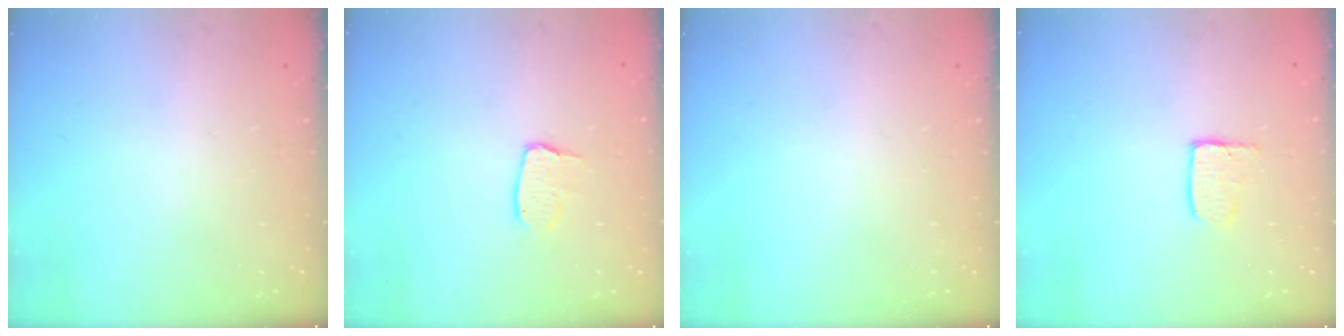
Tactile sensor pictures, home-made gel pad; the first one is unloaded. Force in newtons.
{"total": 6.1, "press": 6.0, "slide": 0.4}
{"total": 0.0}
{"total": 3.4, "press": 3.4, "slide": 0.3}